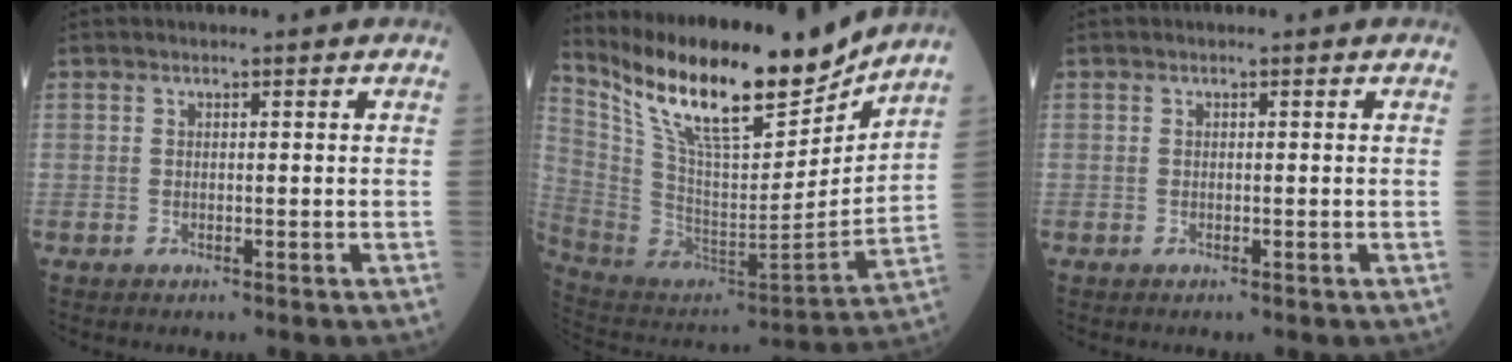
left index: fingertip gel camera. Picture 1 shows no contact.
{"total": 21.4, "force": [16.6, 4.7, 12.6], "torque": [-0.222, -0.010, 0.300]}
{"total": 0.0}